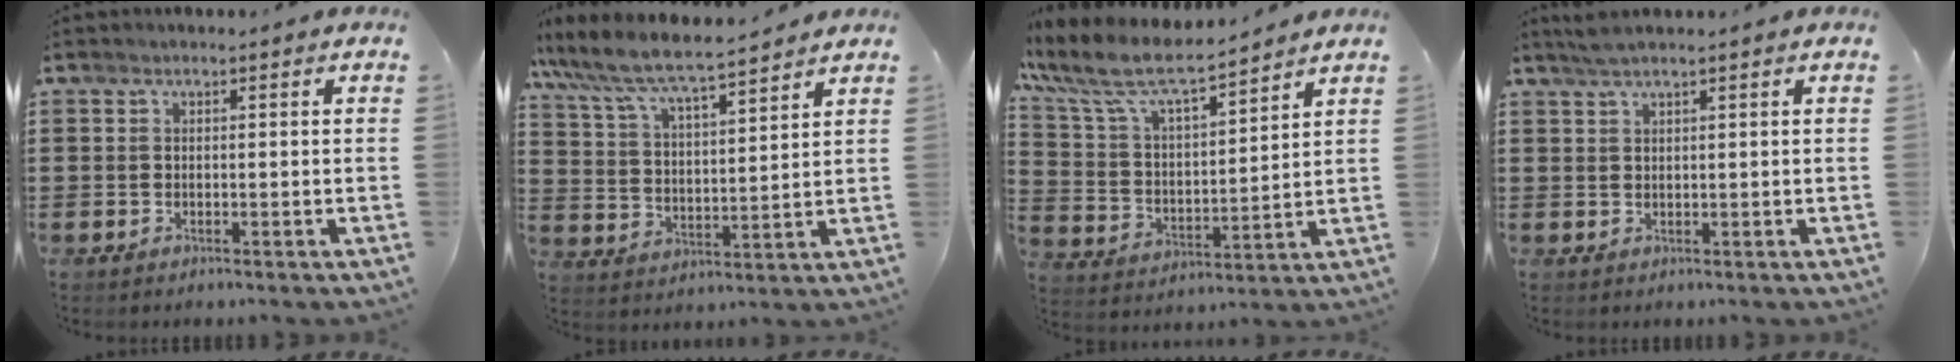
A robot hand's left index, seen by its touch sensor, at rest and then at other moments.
{"total": 6.7, "force": [6.2, 0.6, 2.4], "torque": [-0.074, -0.037, 0.103]}
{"total": 9.2, "force": [7.6, 2.2, 4.6], "torque": [-0.123, -0.036, 0.130]}
{"total": 2.0, "force": [1.5, 0.0, 1.3], "torque": [-0.027, 0.000, 0.028]}